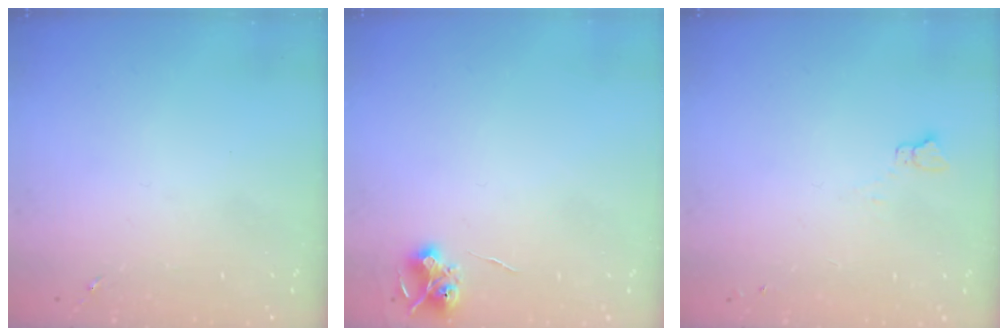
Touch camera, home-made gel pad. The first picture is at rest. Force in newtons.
{"total": 6.4, "press": 6.4, "slide": 0.5}
{"total": 2.3, "press": 2.3, "slide": 0.2}